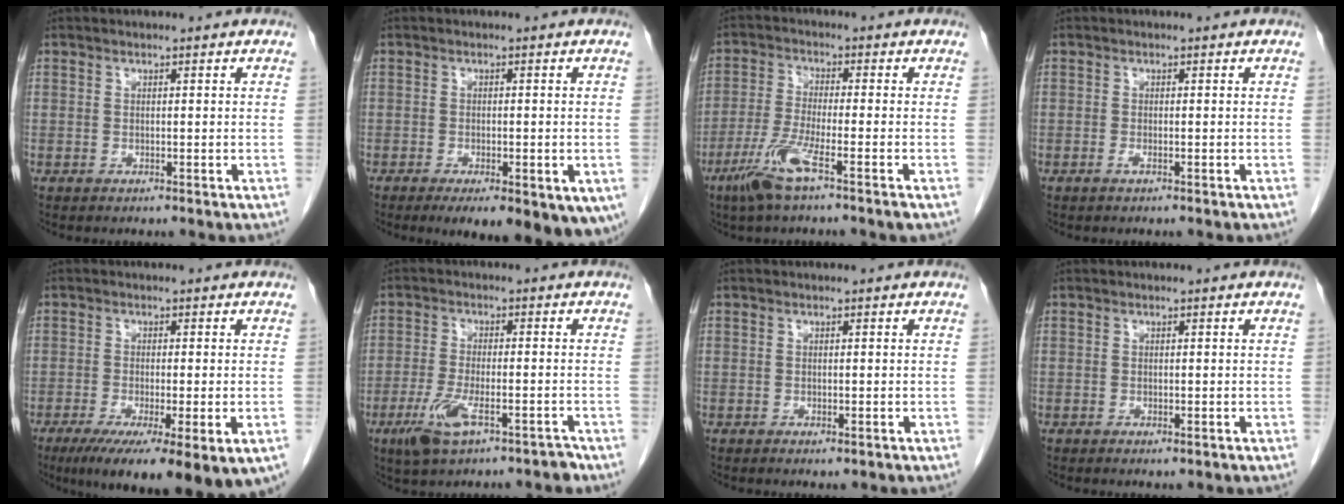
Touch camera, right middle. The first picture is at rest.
{"total": 15.8, "force": [-9.6, 6.3, 10.8], "torque": [-0.122, -0.023, -0.117]}
{"total": 7.0, "force": [-4.0, -0.3, 5.7], "torque": [-0.123, -0.014, -0.082]}
{"total": 0.6, "force": [-0.4, 0.0, 0.5], "torque": [-0.012, 0.000, -0.006]}
{"total": 15.5, "force": [-9.6, 2.8, 11.8], "torque": [-0.145, -0.033, -0.140]}
{"total": 7.5, "force": [-4.6, 2.1, 5.5], "torque": [-0.108, -0.009, -0.075]}
{"total": 0.8, "force": [-0.4, 0.2, 0.6], "torque": [-0.012, -0.003, -0.002]}
{"total": 0.6, "force": [-0.3, 0.1, 0.5], "torque": [-0.010, -0.003, -0.002]}